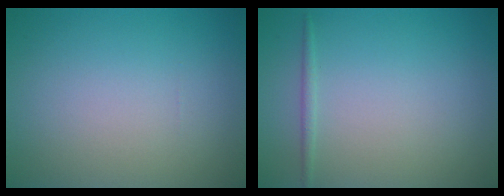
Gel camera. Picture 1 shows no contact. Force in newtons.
{"total": 0.7, "press": 0.7, "slide": 0.0}